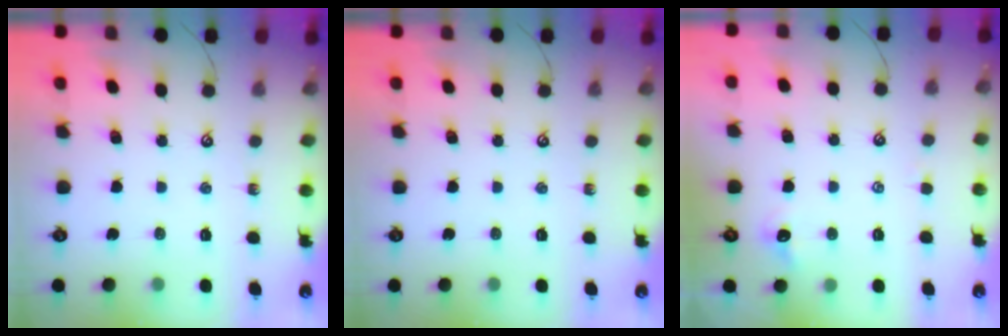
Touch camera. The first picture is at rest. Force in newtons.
{"total": 0.0}
{"total": 0.0}